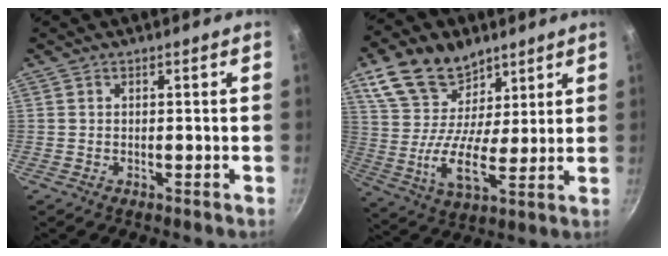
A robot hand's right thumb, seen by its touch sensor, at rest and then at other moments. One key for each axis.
{"total": 16.4, "fx": 9.1, "fy": 10.3, "fz": 8.9, "tx": -0.146, "ty": -0.034, "tz": 0.162}